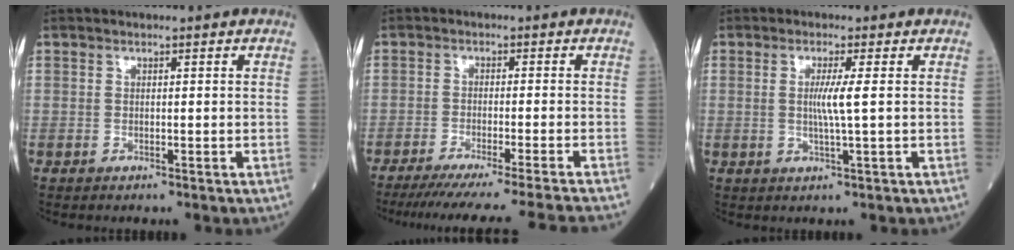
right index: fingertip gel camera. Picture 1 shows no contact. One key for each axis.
{"total": 18.5, "fx": -16.8, "fy": -2.4, "fz": 7.4, "tx": -0.085, "ty": -0.066, "tz": -0.237}
{"total": 3.5, "fx": 0.3, "fy": -0.7, "fz": 3.4, "tx": -0.070, "ty": -0.007, "tz": 0.004}